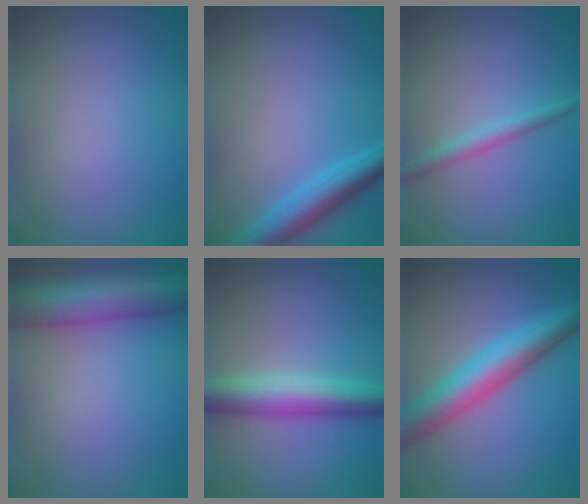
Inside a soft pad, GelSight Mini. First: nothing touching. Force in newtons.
{"total": 4.5, "press": 4.5, "slide": 0.2}
{"total": 1.9, "press": 1.9, "slide": 0.1}
{"total": 8.3, "press": 8.3, "slide": 0.5}
{"total": 6.4, "press": 6.4, "slide": 0.0}
{"total": 7.0, "press": 7.0, "slide": 0.3}